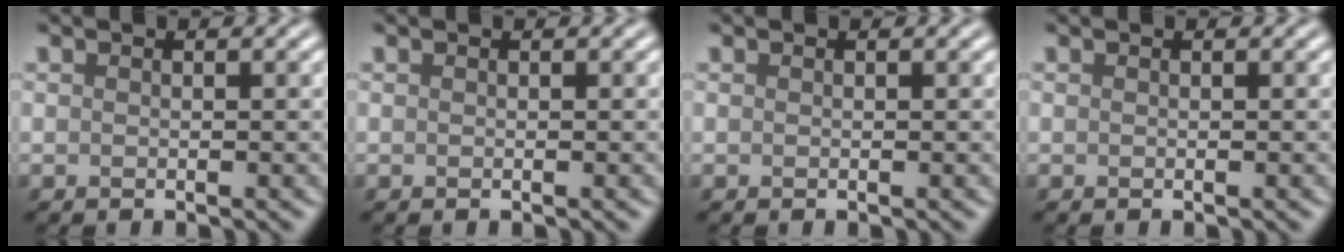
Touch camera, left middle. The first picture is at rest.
{"total": 0.0}
{"total": 0.0}
{"total": 0.0}